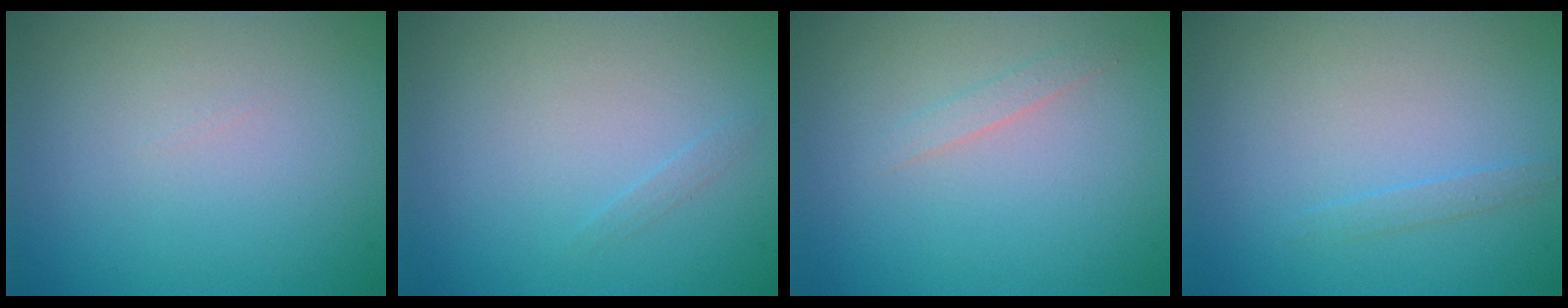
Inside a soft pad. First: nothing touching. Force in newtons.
{"total": 0.5, "press": 0.5, "slide": 0.0}
{"total": 0.9, "press": 0.9, "slide": 0.0}
{"total": 0.7, "press": 0.7, "slide": 0.1}